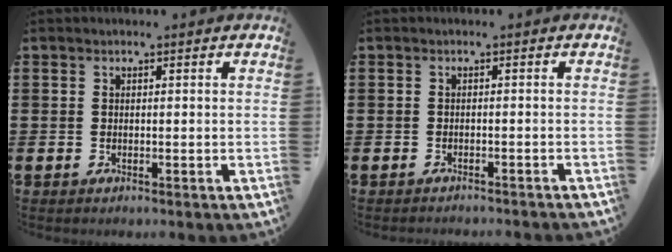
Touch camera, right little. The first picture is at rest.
{"total": 0.8, "force": [-0.8, -0.1, 0.0], "torque": [0.000, 0.000, -0.016]}